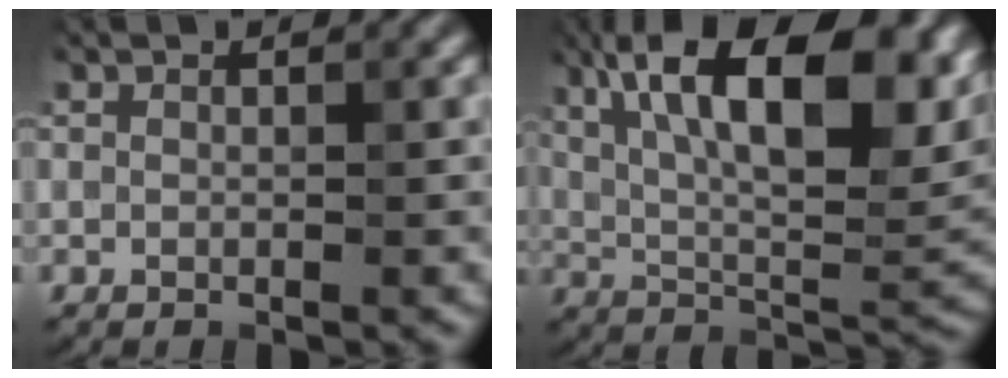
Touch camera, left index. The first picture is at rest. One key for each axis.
{"total": 17.1, "fx": 6.5, "fy": 6.7, "fz": 14.3, "tx": -0.227, "ty": 0.029, "tz": 0.101}